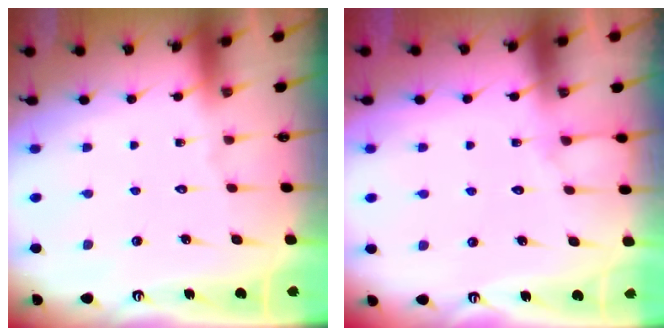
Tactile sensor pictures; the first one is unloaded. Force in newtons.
{"total": 5.1, "press": 5.1, "slide": 0.5}